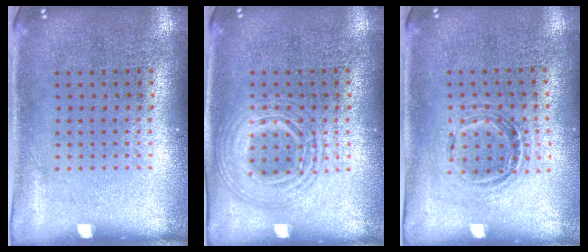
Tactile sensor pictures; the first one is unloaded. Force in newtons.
{"total": 2.9, "press": 2.9, "slide": 0.3}
{"total": 1.0, "press": 0.9, "slide": 0.3}